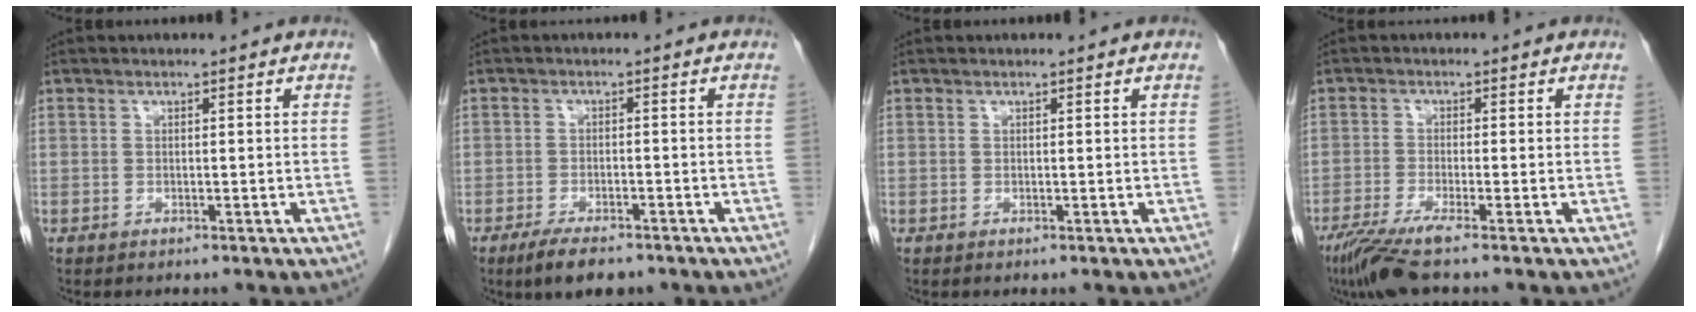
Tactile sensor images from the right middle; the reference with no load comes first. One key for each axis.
{"total": 5.7, "fx": -4.3, "fy": 1.9, "fz": 3.3, "tx": -0.060, "ty": -0.006, "tz": -0.068}
{"total": 0.0}
{"total": 5.9, "fx": -4.3, "fy": -0.4, "fz": 4.1, "tx": -0.080, "ty": -0.020, "tz": -0.083}